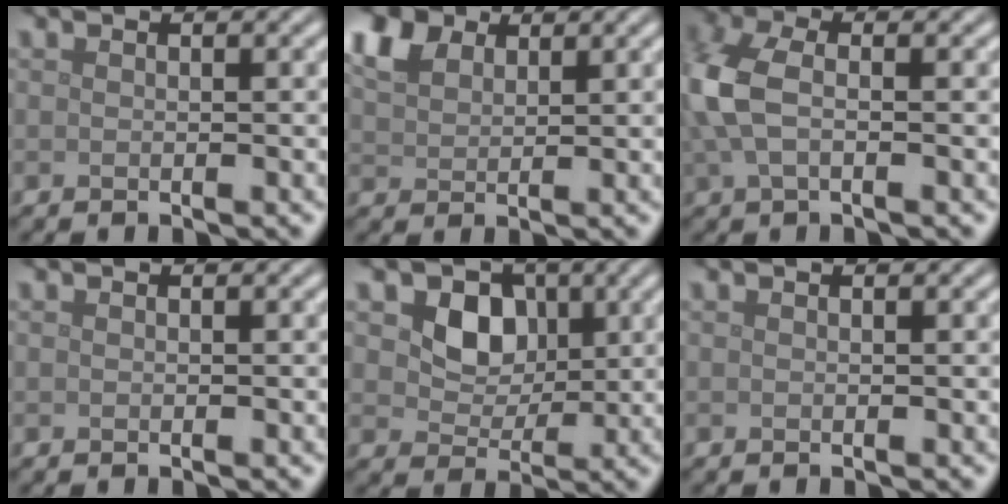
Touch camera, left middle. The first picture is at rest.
{"total": 5.0, "force": [3.4, 2.8, 2.4], "torque": [-0.070, 0.017, 0.062]}
{"total": 5.8, "force": [0.3, 3.4, 4.7], "torque": [-0.134, 0.002, 0.001]}
{"total": 0.0}
{"total": 4.2, "force": [1.2, 3.3, 2.2], "torque": [-0.040, -0.006, 0.012]}
{"total": 0.0}